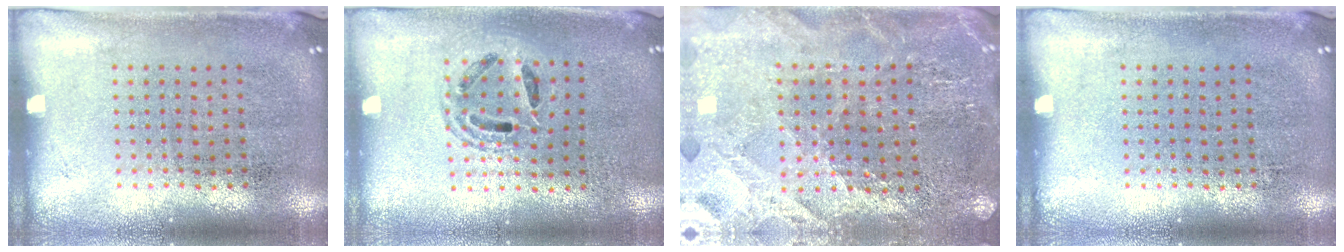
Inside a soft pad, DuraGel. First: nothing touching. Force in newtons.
{"total": 1.3, "press": 1.1, "slide": 0.6}
{"total": 2.7, "press": 2.7, "slide": 0.4}
{"total": 0.0}